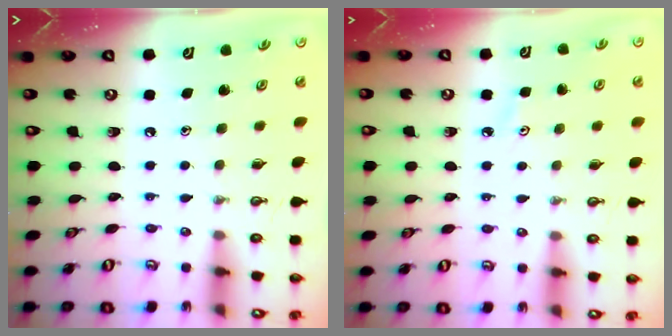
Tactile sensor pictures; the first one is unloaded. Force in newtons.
{"total": 2.6, "press": 2.6, "slide": 0.5}